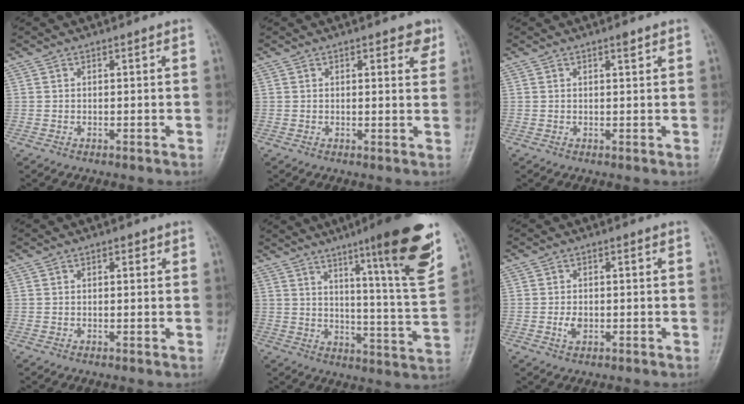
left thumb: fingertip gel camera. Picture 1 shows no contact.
{"total": 3.3, "force": [2.0, 1.4, 2.3], "torque": [-0.011, -0.008, 0.020]}
{"total": 1.2, "force": [0.8, 0.3, 0.9], "torque": [-0.012, -0.004, 0.013]}
{"total": 1.3, "force": [0.6, 0.7, 0.9], "torque": [-0.007, 0.001, 0.006]}
{"total": 20.0, "force": [11.4, 1.6, 16.4], "torque": [-0.202, -0.060, 0.166]}
{"total": 2.5, "force": [-0.6, 1.7, 1.8], "torque": [-0.031, 0.001, -0.010]}